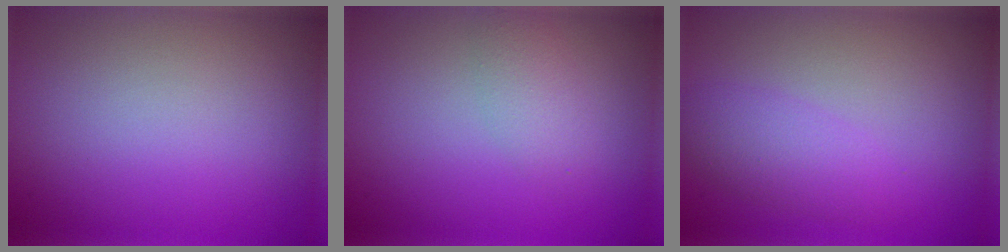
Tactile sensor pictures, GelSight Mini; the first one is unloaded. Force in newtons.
{"total": 1.9, "press": 1.9, "slide": 0.1}
{"total": 2.8, "press": 2.8, "slide": 0.1}